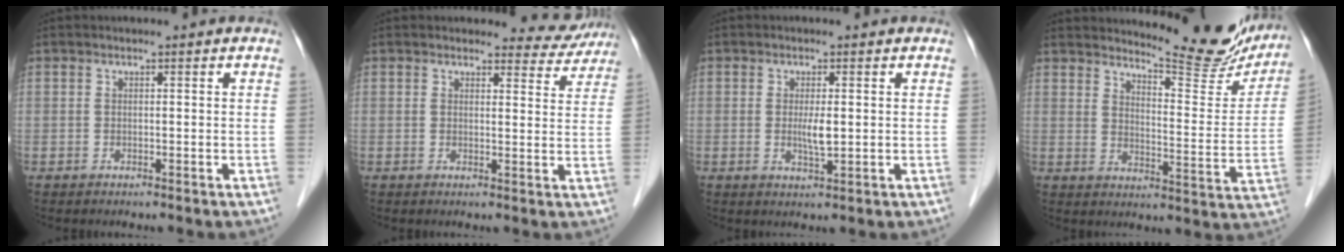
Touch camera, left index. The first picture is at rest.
{"total": 4.8, "force": [4.5, 1.4, -0.7], "torque": [0.015, -0.019, 0.035]}
{"total": 2.8, "force": [0.1, 0.5, 2.8], "torque": [-0.055, -0.005, 0.003]}
{"total": 16.0, "force": [14.9, 2.6, 5.1], "torque": [-0.063, -0.061, 0.177]}